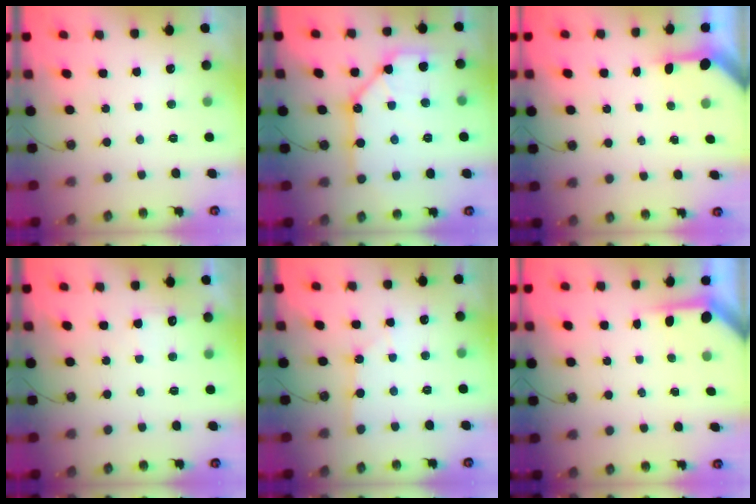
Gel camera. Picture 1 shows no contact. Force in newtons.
{"total": 14.6, "press": 14.5, "slide": 1.1}
{"total": 3.3, "press": 3.3, "slide": 0.3}
{"total": 5.4, "press": 5.4, "slide": 0.6}
{"total": 2.2, "press": 2.2, "slide": 0.4}
{"total": 3.9, "press": 3.8, "slide": 0.4}